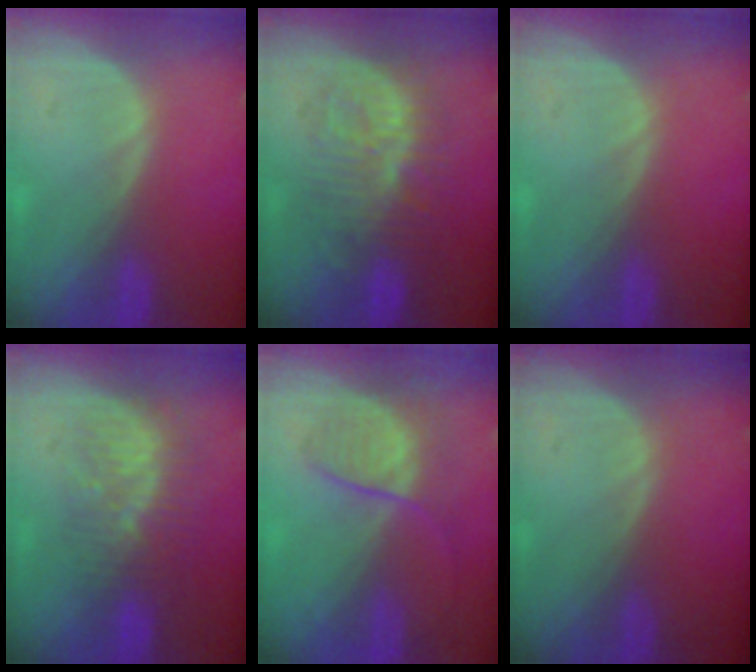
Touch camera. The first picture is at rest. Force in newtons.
{"total": 9.4, "press": 9.2, "slide": 2.2}
{"total": 0.0}
{"total": 8.4, "press": 7.6, "slide": 3.7}
{"total": 6.4, "press": 5.9, "slide": 2.3}
{"total": 0.0}